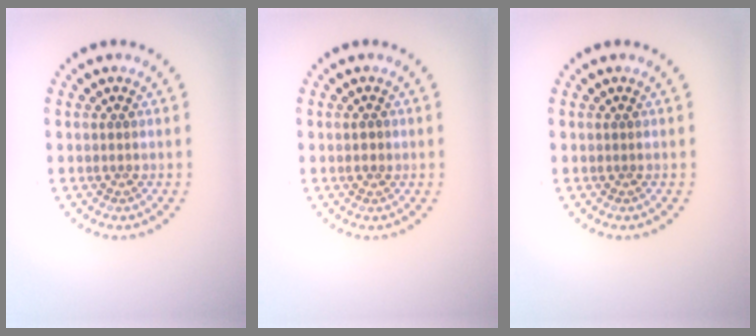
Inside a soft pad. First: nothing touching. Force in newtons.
{"total": 0.9, "press": 0.9, "slide": 0.2}
{"total": 0.0}